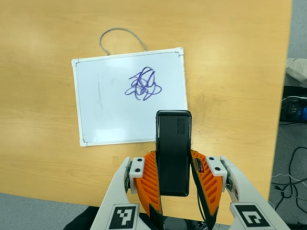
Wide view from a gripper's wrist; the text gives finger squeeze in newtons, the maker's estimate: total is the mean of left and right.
{"total": 3.8, "left": 2.3, "right": 5.3}